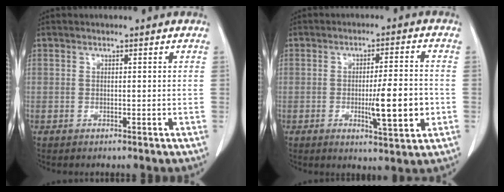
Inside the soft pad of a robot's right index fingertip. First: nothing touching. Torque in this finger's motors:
{"motor_torque": [1.08, 0.23, 0.57, 0.07]}